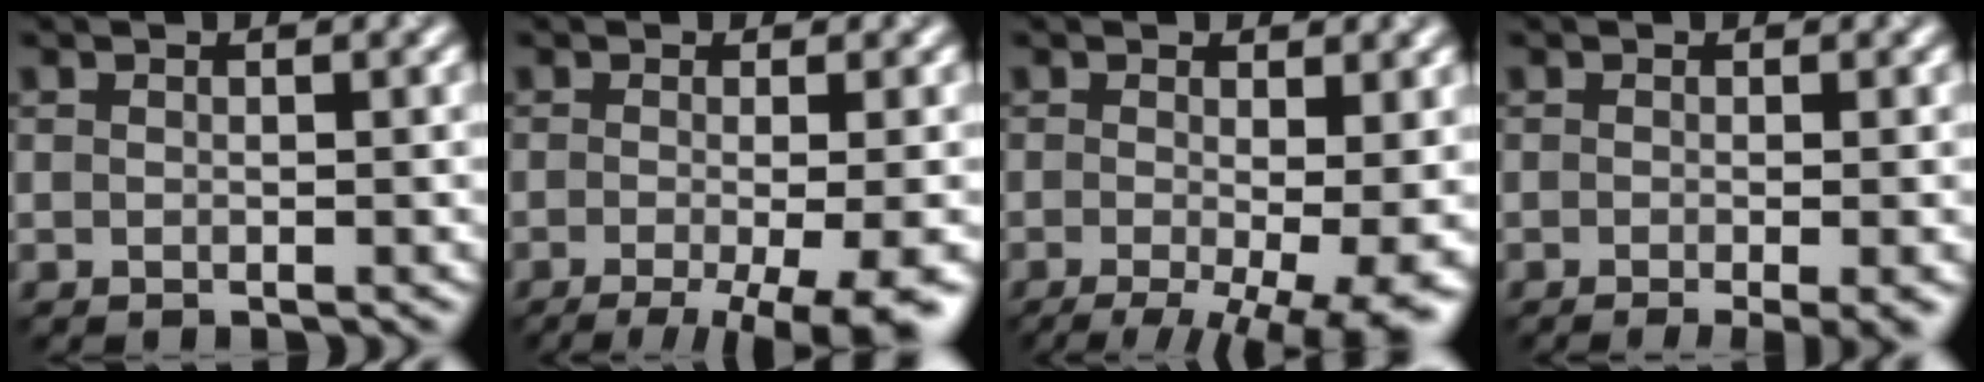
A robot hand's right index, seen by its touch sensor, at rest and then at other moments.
{"total": 9.3, "force": [-3.6, 3.1, 8.0], "torque": [-0.078, -0.009, -0.050]}
{"total": 10.6, "force": [-2.7, 3.9, 9.5], "torque": [-0.128, -0.022, -0.024]}
{"total": 3.8, "force": [-1.3, 1.2, 3.4], "torque": [-0.035, -0.012, -0.013]}